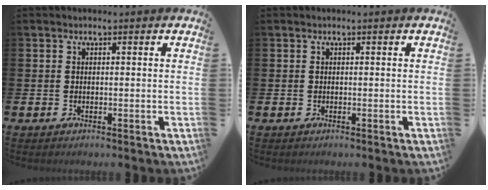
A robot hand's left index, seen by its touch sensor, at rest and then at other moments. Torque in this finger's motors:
{"motor_torque": [0.00, 0.00, 0.00, 0.00]}